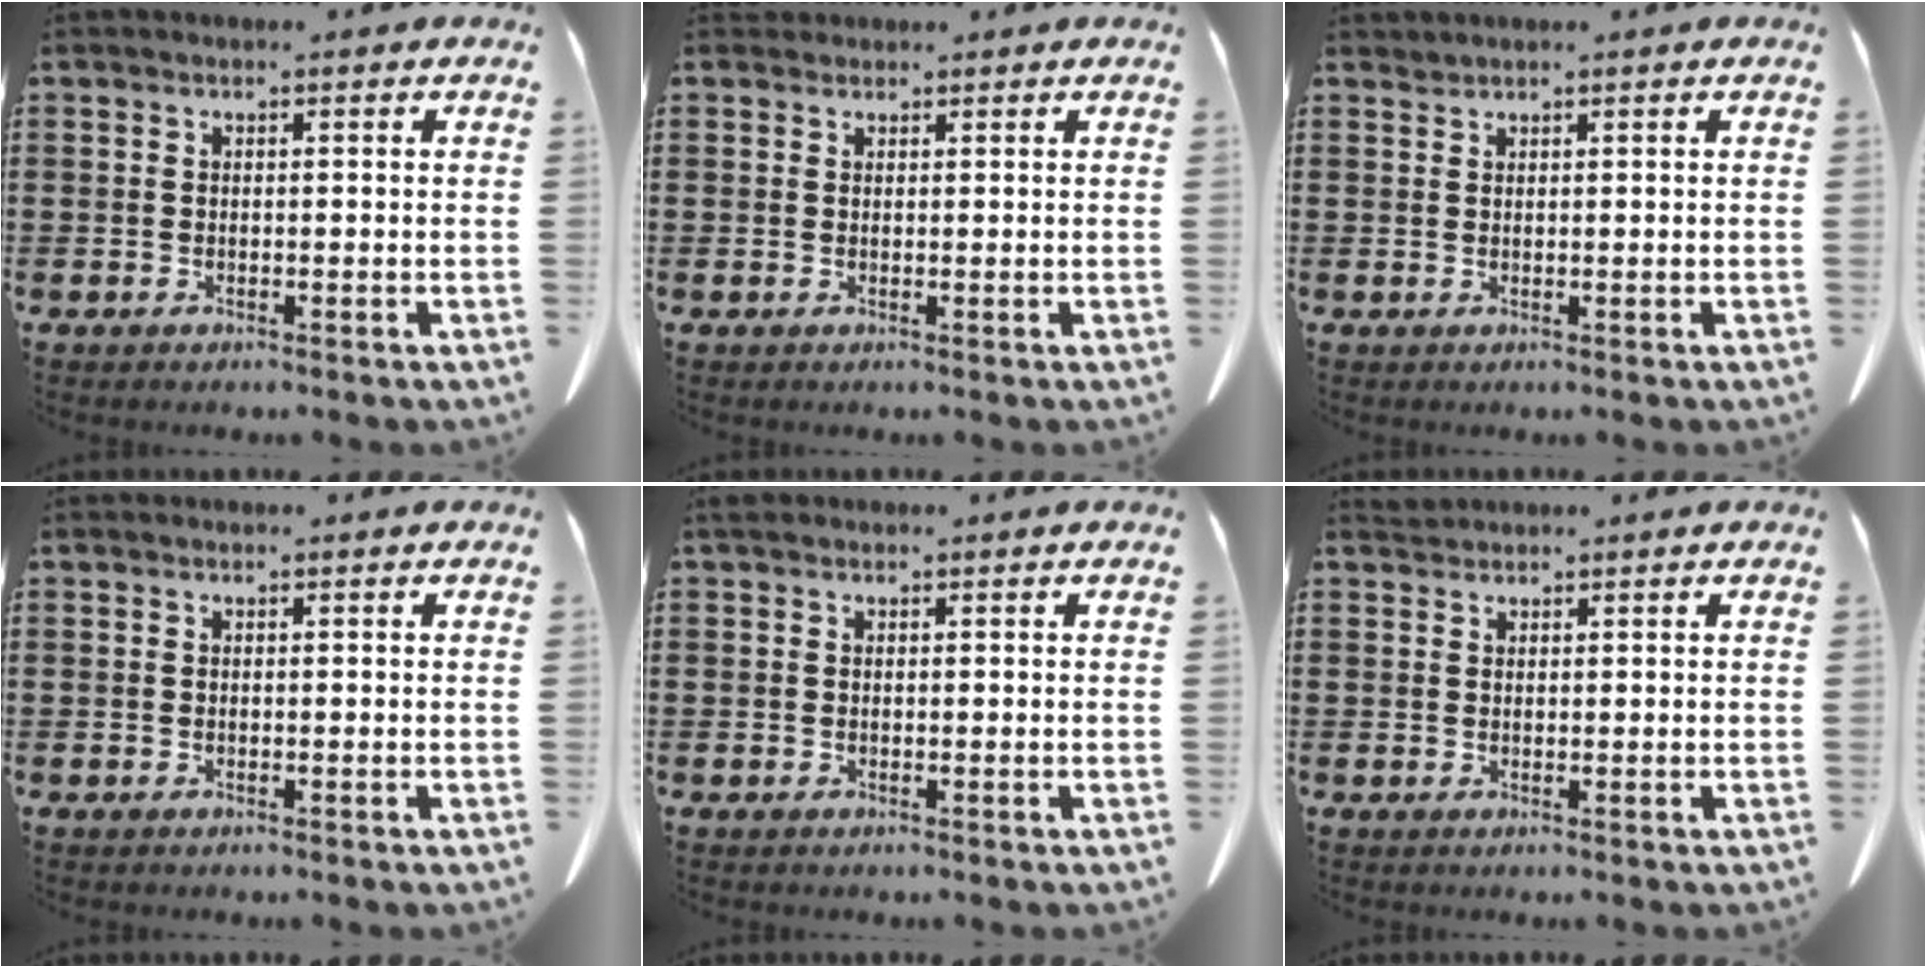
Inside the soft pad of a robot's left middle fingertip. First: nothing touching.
{"total": 1.1, "force": [0.9, 0.5, 0.0], "torque": [-0.004, 0.000, 0.020]}
{"total": 0.8, "force": [0.8, -0.1, 0.0], "torque": [-0.002, -0.002, 0.016]}
{"total": 0.0}
{"total": 0.8, "force": [0.4, 0.6, 0.3], "torque": [-0.010, 0.003, 0.007]}
{"total": 0.9, "force": [0.9, 0.2, -0.1], "torque": [-0.001, -0.002, 0.019]}